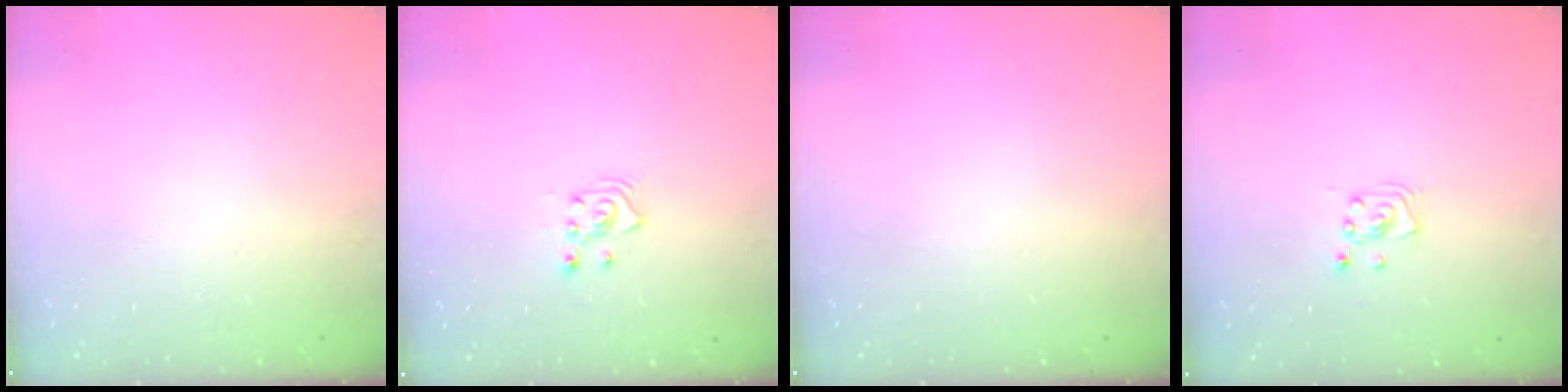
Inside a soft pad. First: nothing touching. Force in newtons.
{"total": 3.4, "press": 3.3, "slide": 0.9}
{"total": 0.0}
{"total": 2.2, "press": 2.2, "slide": 0.2}